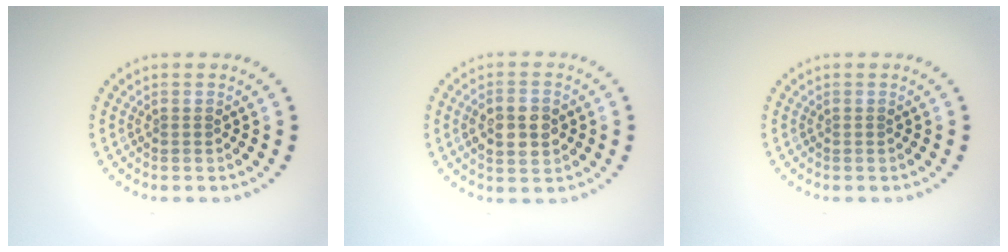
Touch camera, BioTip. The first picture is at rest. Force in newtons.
{"total": 3.8, "press": 3.8, "slide": 0.2}
{"total": 0.0}